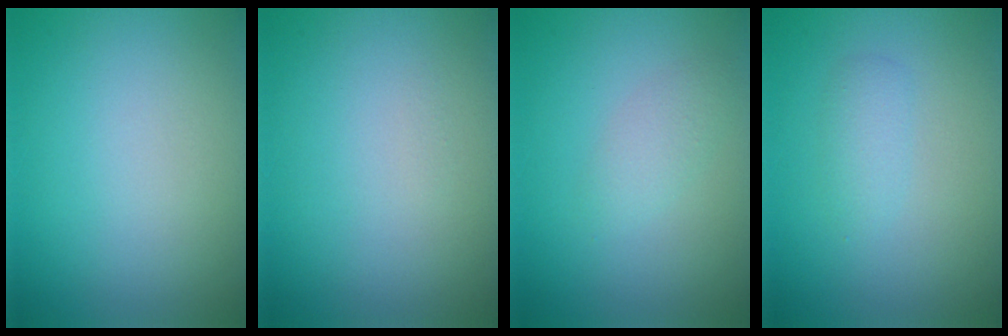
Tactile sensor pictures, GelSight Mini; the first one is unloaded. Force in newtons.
{"total": 0.0}
{"total": 1.5, "press": 1.5, "slide": 0.1}
{"total": 1.4, "press": 1.4, "slide": 0.0}